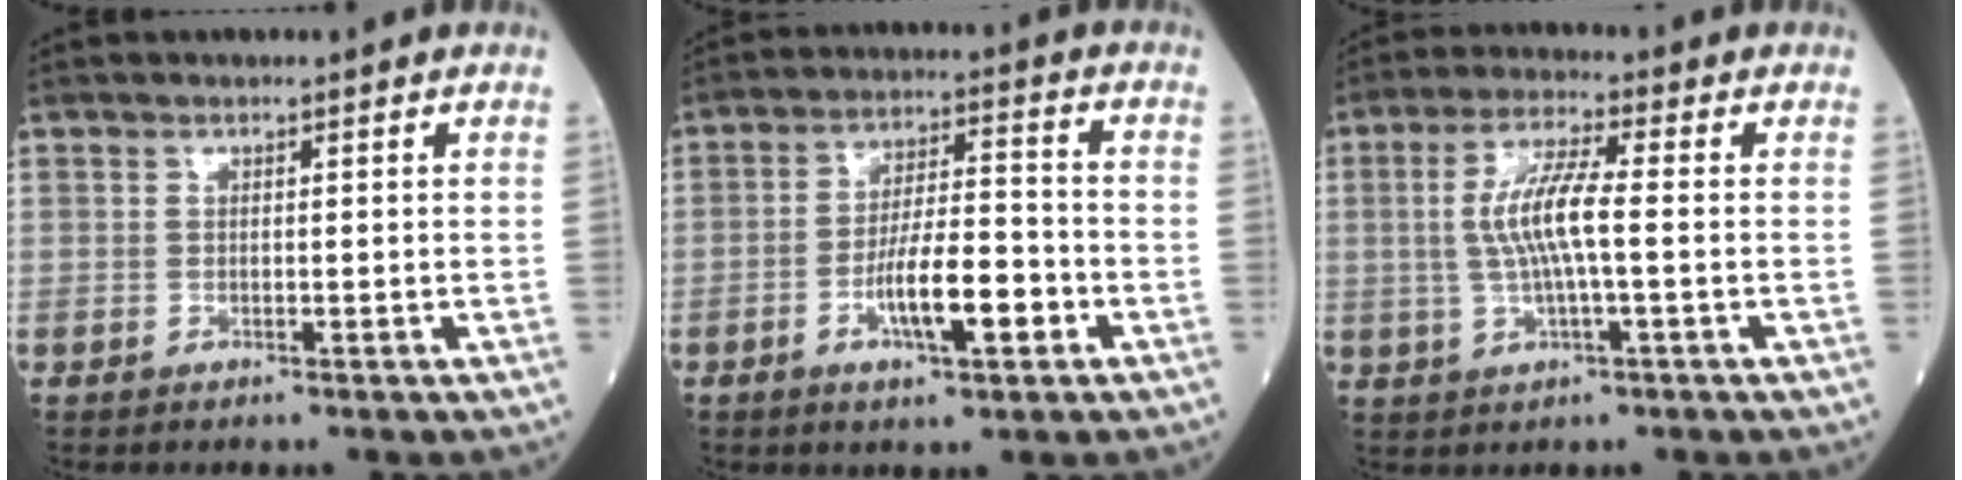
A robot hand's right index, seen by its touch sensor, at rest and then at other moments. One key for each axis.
{"total": 9.7, "fx": -3.6, "fy": 2.1, "fz": 8.7, "tx": -0.153, "ty": 0.007, "tz": -0.060}
{"total": 7.8, "fx": 0.1, "fy": 0.9, "fz": 7.7, "tx": -0.159, "ty": 0.006, "tz": -0.002}